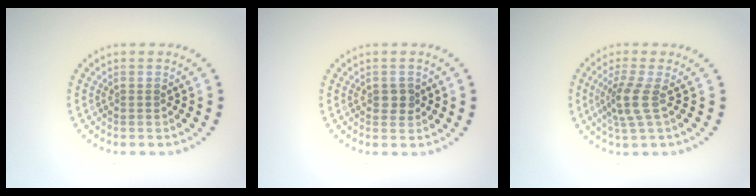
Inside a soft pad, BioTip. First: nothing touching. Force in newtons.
{"total": 1.4, "press": 1.4, "slide": 0.2}
{"total": 2.7, "press": 2.0, "slide": 1.7}